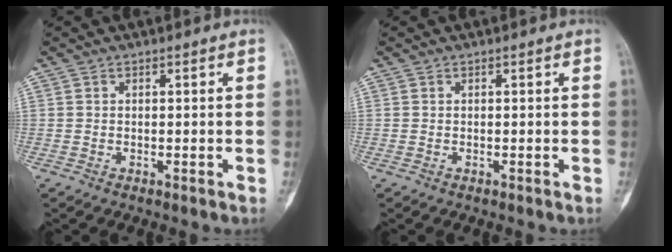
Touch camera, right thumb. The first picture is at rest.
{"total": 0.0}